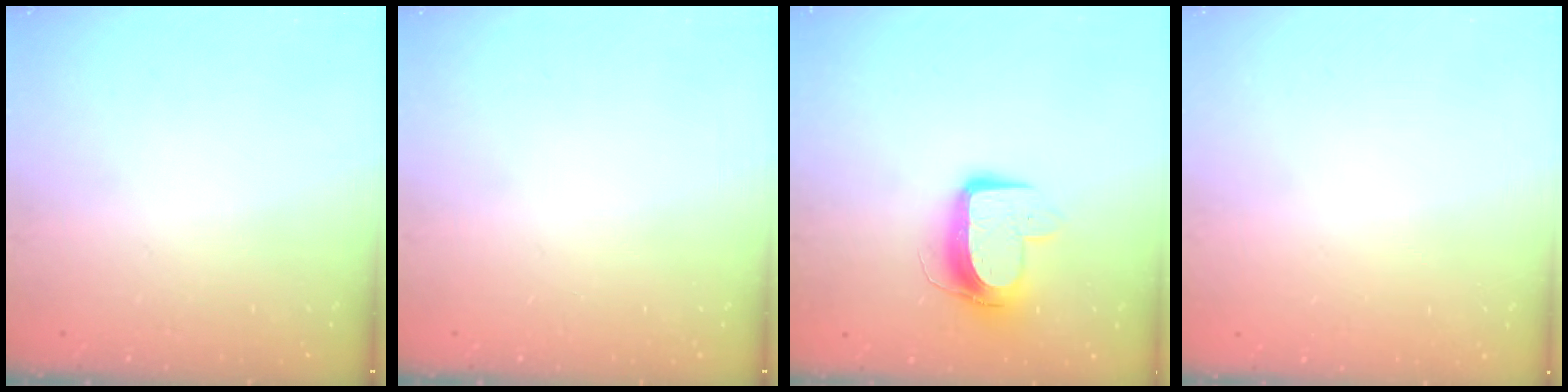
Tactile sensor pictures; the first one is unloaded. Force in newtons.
{"total": 0.0}
{"total": 10.6, "press": 10.6, "slide": 0.2}
{"total": 0.0}